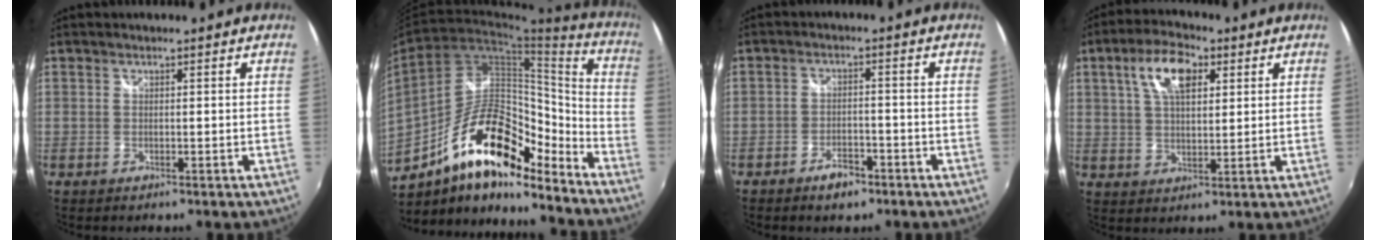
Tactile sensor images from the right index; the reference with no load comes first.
{"total": 21.1, "force": [-14.2, 7.9, 13.5], "torque": [-0.228, 0.019, -0.239]}
{"total": 4.7, "force": [-3.4, 2.3, 2.3], "torque": [-0.055, 0.001, -0.051]}
{"total": 9.5, "force": [3.8, 4.6, 7.4], "torque": [-0.137, 0.022, 0.065]}